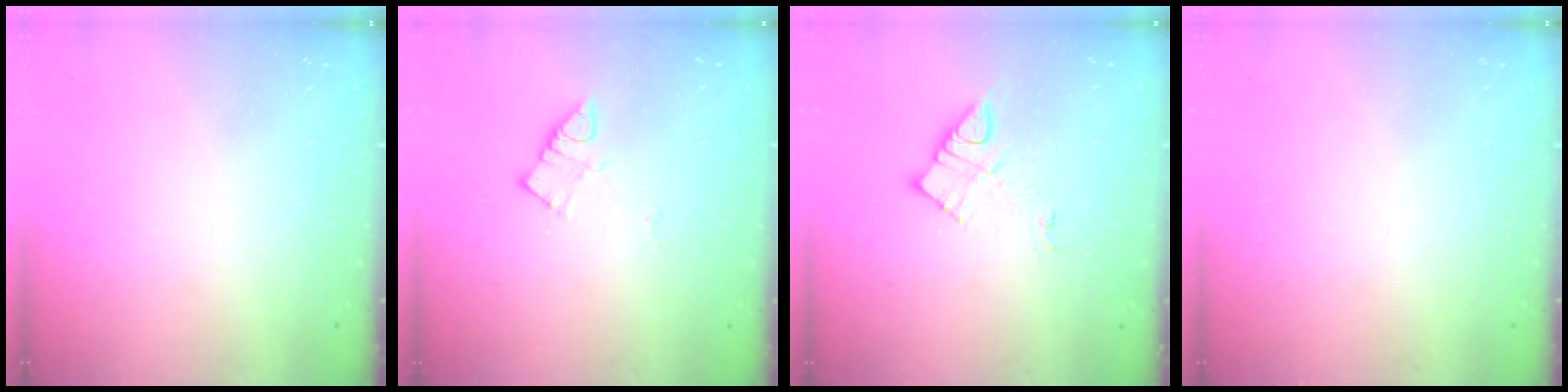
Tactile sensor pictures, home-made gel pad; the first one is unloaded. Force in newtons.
{"total": 3.7, "press": 3.7, "slide": 0.5}
{"total": 8.5, "press": 8.5, "slide": 0.5}
{"total": 0.0}